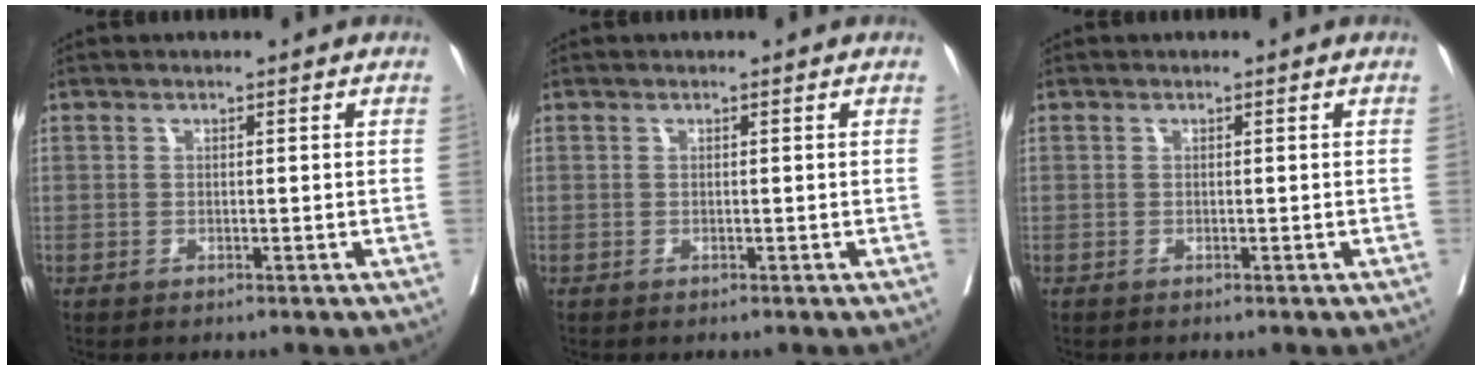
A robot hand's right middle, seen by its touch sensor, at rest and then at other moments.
{"total": 0.0}
{"total": 0.0}